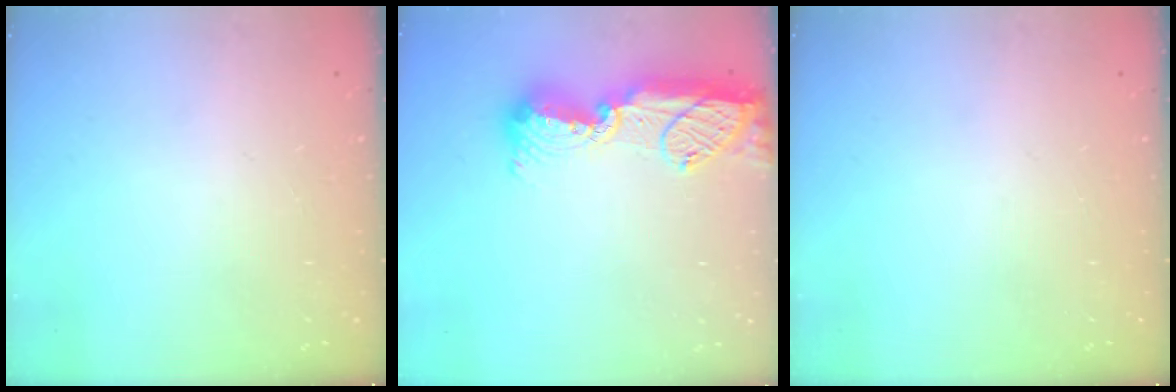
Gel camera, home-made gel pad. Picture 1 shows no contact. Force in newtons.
{"total": 17.2, "press": 16.2, "slide": 5.8}
{"total": 0.0}